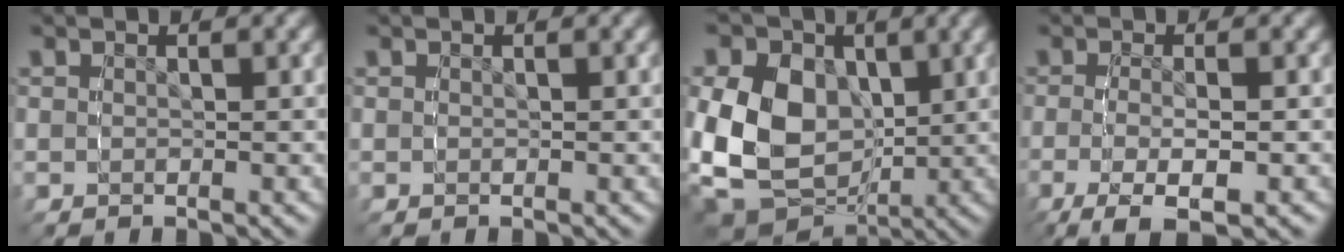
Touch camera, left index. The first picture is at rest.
{"total": 0.0}
{"total": 15.9, "force": [-0.1, 13.1, 8.9], "torque": [-0.206, -0.052, 0.010]}
{"total": 5.2, "force": [-2.9, 1.5, 4.0], "torque": [-0.082, -0.022, -0.031]}